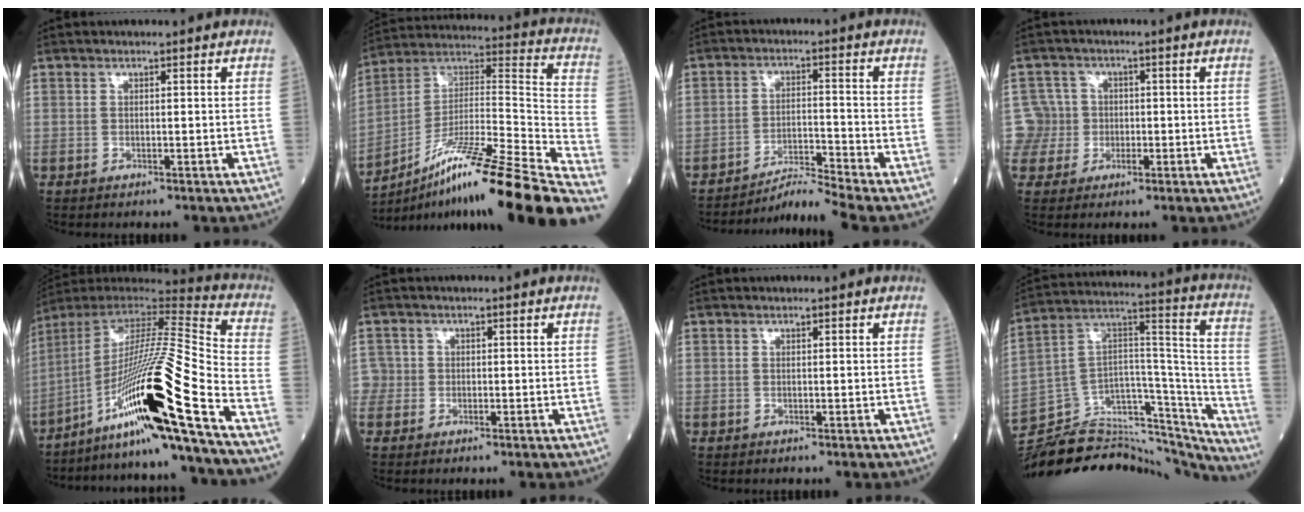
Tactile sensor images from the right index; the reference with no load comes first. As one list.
[{"total": 27.9, "force": [-19.8, 0.1, 19.7], "torque": [-0.245, 0.002, -0.336]}, {"total": 5.6, "force": [-4.9, -2.6, 0.5], "torque": [-0.019, -0.012, -0.090]}, {"total": 5.0, "force": [-0.3, 4.9, -0.6], "torque": [0.024, 0.017, -0.006]}, {"total": 23.0, "force": [-12.4, -1.7, 19.2], "torque": [-0.337, -0.025, -0.224]}, {"total": 1.9, "force": [-0.4, 1.8, -0.3], "torque": [0.019, 0.007, -0.012]}, {"total": 0.0}, {"total": 34.1, "force": [-31.5, 6.4, 11.4], "torque": [-0.137, 0.007, -0.459]}]